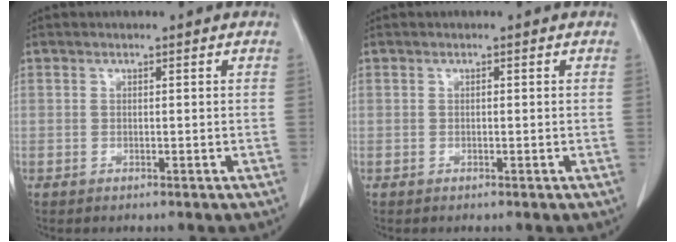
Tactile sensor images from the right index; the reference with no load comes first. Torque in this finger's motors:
{"motor_torque": [0.07, -0.03, 0.06, 0.02]}